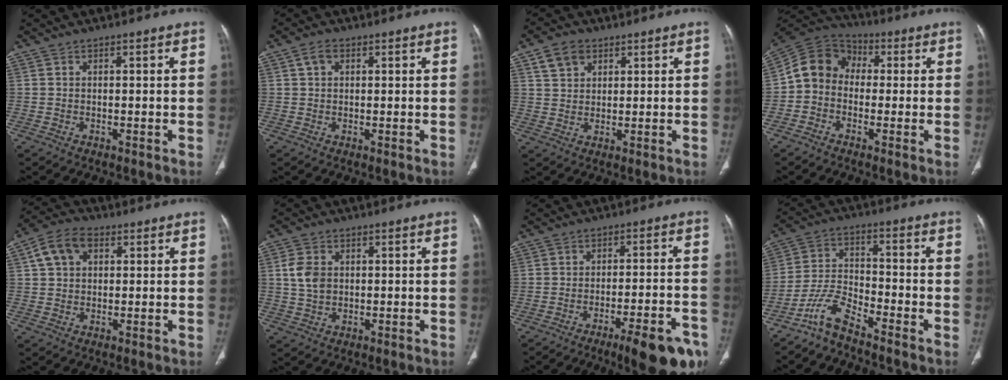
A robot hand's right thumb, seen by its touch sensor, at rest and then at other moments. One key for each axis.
{"total": 2.6, "fx": 1.0, "fy": 1.8, "fz": 1.6, "tx": -0.027, "ty": 0.007, "tz": 0.019}
{"total": 5.4, "fx": 2.8, "fy": 3.9, "fz": 2.5, "tx": -0.027, "ty": -0.009, "tz": 0.054}
{"total": 9.3, "fx": -0.5, "fy": 8.0, "fz": 4.8, "tx": -0.077, "ty": 0.035, "tz": -0.028}
{"total": 7.8, "fx": 2.6, "fy": 5.5, "fz": 4.9, "tx": -0.083, "ty": 0.012, "tz": 0.040}
{"total": 5.3, "fx": 0.8, "fy": 3.9, "fz": 3.5, "tx": -0.062, "ty": 0.001, "tz": 0.016}
{"total": 13.1, "fx": -8.1, "fy": 3.1, "fz": 9.9, "tx": -0.106, "ty": 0.048, "tz": -0.110}
{"total": 6.6, "fx": -5.7, "fy": 1.3, "fz": 3.0, "tx": -0.064, "ty": 0.045, "tz": -0.124}